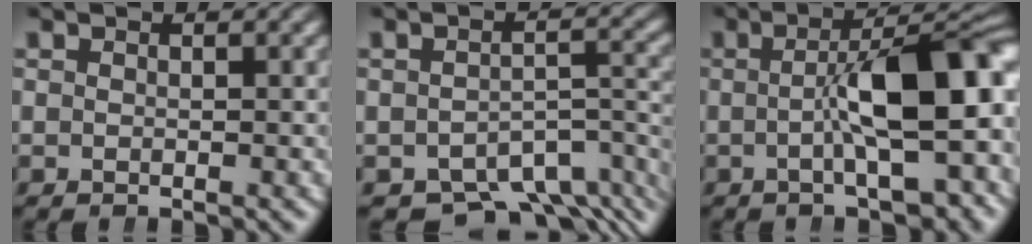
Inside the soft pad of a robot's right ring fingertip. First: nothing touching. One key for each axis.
{"total": 8.4, "fx": -6.6, "fy": 3.5, "fz": 3.8, "tx": -0.025, "ty": -0.023, "tz": -0.092}
{"total": 8.6, "fx": -1.2, "fy": 2.1, "fz": 8.3, "tx": -0.122, "ty": 0.007, "tz": -0.014}